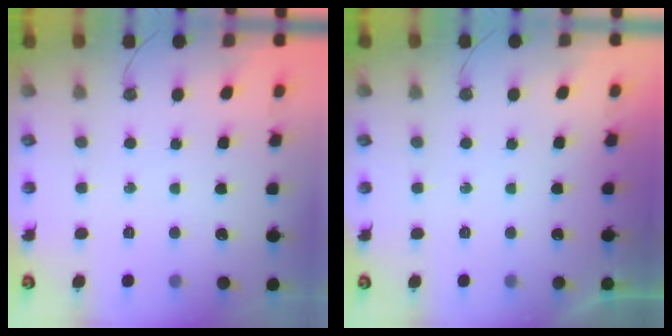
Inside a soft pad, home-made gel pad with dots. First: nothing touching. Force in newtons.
{"total": 0.0}